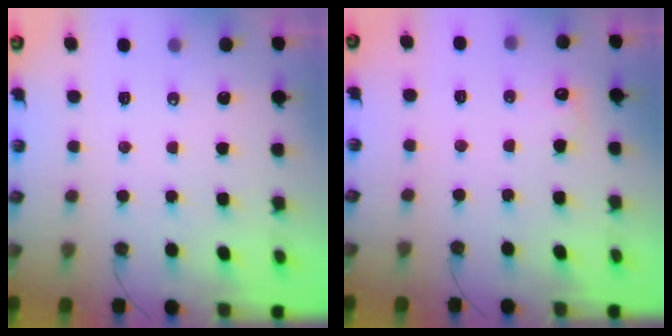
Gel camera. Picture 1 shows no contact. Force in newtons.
{"total": 5.1, "press": 4.9, "slide": 1.2}